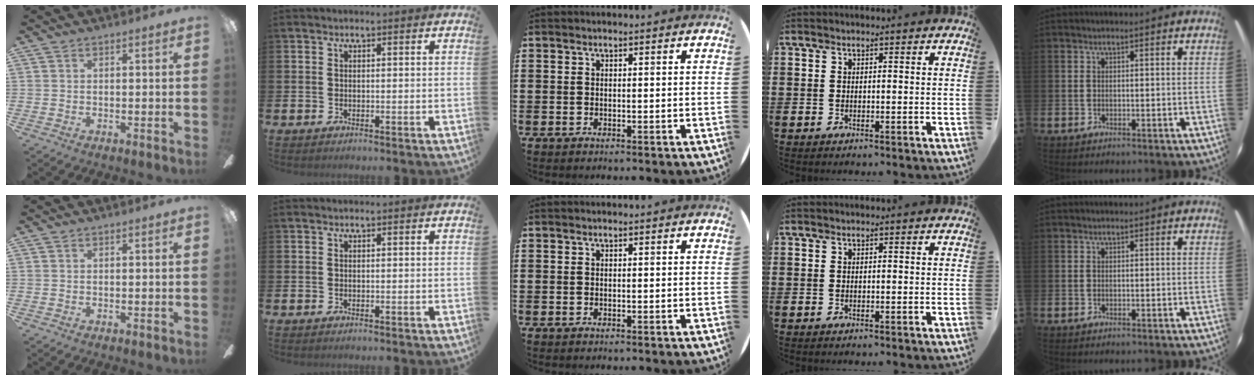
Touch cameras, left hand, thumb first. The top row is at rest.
{}